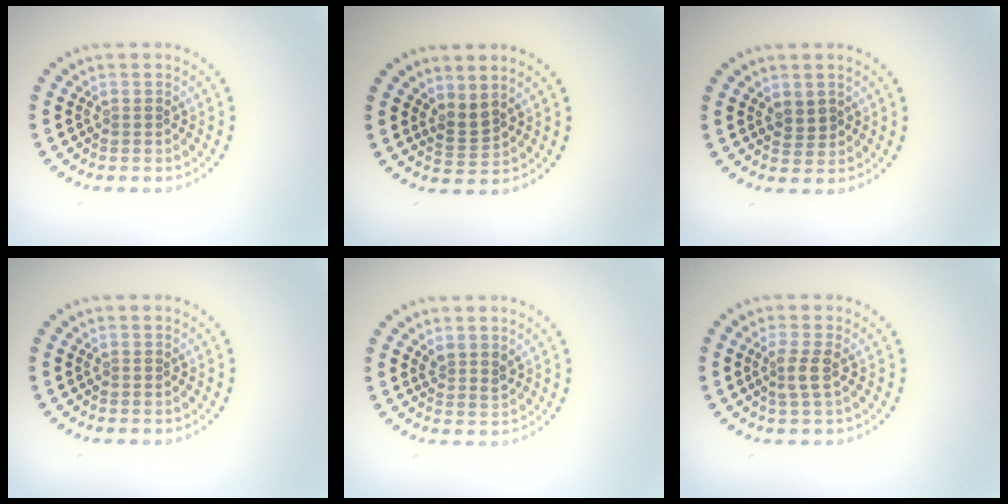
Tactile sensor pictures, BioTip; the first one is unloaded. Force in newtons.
{"total": 1.8, "press": 1.3, "slide": 1.3}
{"total": 1.1, "press": 0.9, "slide": 0.5}
{"total": 0.0}
{"total": 1.6, "press": 1.2, "slide": 1.0}
{"total": 1.9, "press": 1.5, "slide": 1.2}